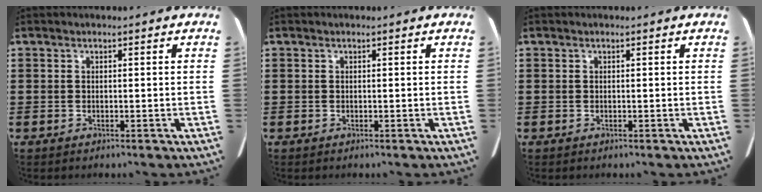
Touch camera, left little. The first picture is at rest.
{"total": 0.0}
{"total": 0.0}